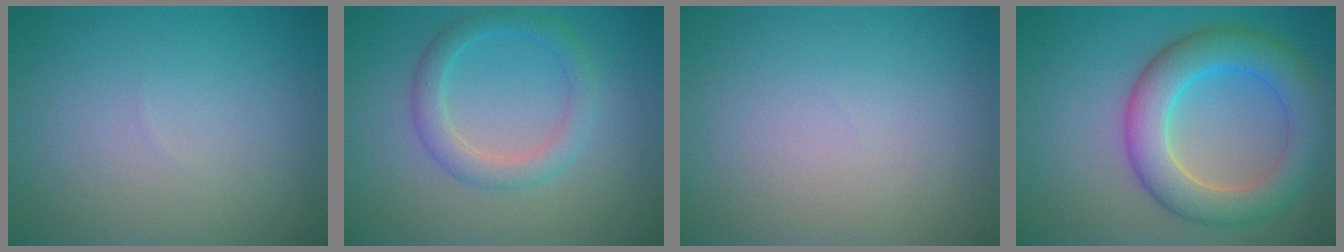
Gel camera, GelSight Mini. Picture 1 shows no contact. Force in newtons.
{"total": 2.8, "press": 2.8, "slide": 0.0}
{"total": 0.0}
{"total": 5.7, "press": 5.7, "slide": 0.5}